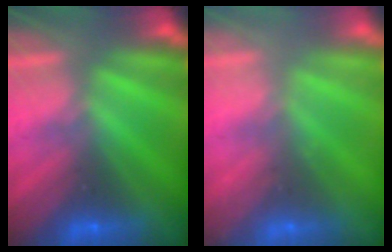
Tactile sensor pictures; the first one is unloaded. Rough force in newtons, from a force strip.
{"total": 2.3}